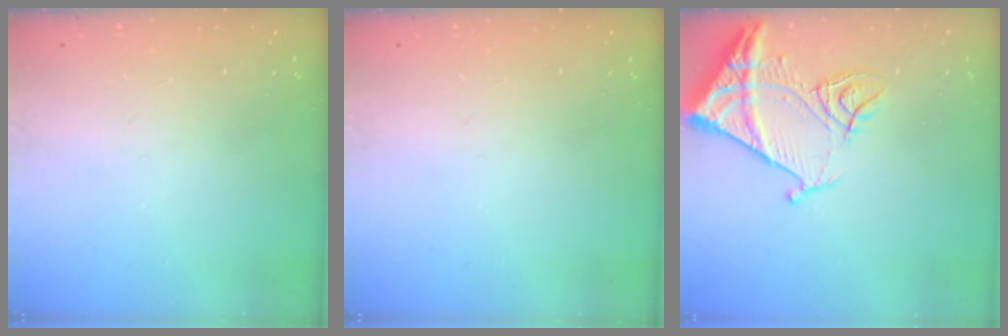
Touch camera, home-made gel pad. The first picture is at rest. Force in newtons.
{"total": 0.0}
{"total": 13.7, "press": 13.6, "slide": 1.4}